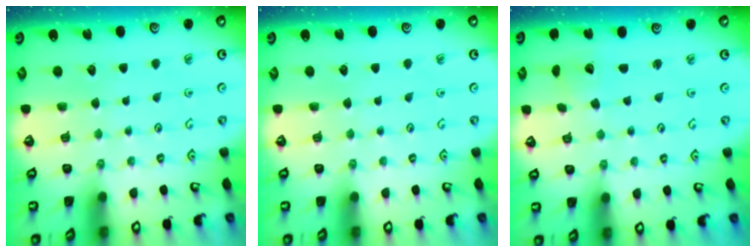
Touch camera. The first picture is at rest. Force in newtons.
{"total": 0.0}
{"total": 2.6, "press": 2.6, "slide": 0.1}